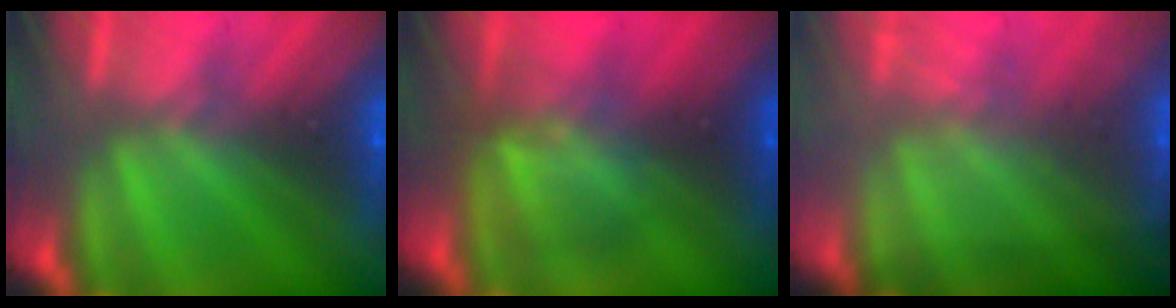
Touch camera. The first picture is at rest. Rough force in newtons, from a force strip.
{"total": 2.9}
{"total": 1.3}